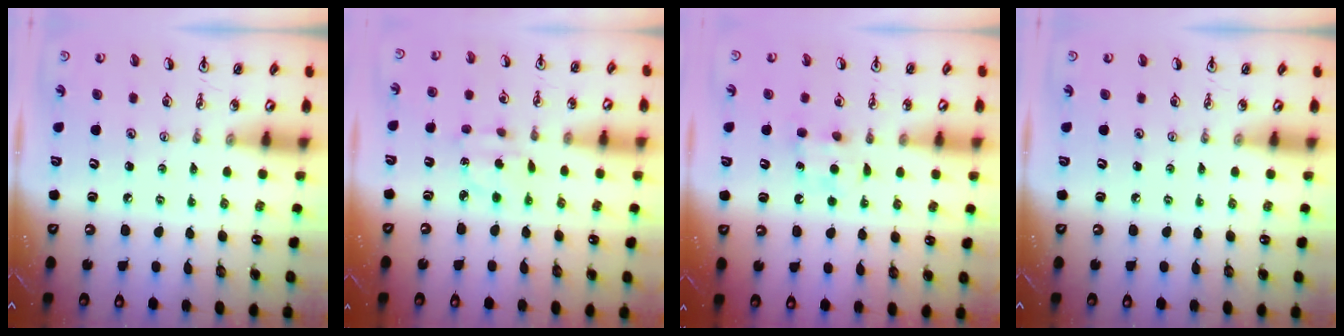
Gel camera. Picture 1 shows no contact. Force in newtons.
{"total": 3.2, "press": 3.2, "slide": 0.5}
{"total": 4.9, "press": 4.8, "slide": 0.7}
{"total": 0.0}